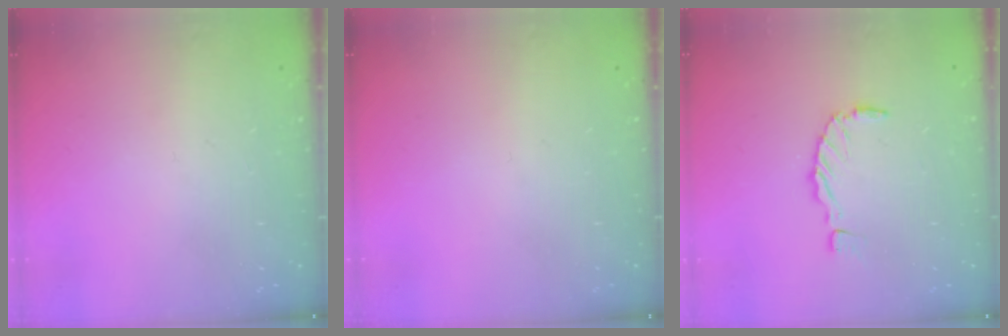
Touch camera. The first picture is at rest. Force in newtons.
{"total": 0.0}
{"total": 0.0}